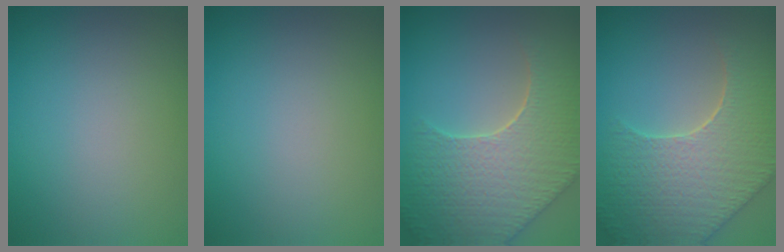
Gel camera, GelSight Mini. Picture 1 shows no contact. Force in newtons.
{"total": 0.0}
{"total": 9.0, "press": 6.4, "slide": 6.3}
{"total": 9.0, "press": 6.4, "slide": 6.3}